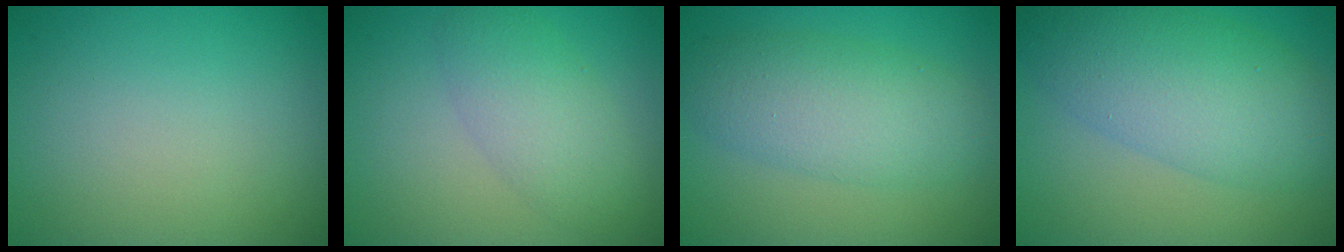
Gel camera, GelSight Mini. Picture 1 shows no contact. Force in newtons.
{"total": 3.9, "press": 3.9, "slide": 0.2}
{"total": 5.4, "press": 5.3, "slide": 0.3}
{"total": 7.5, "press": 7.5, "slide": 0.2}